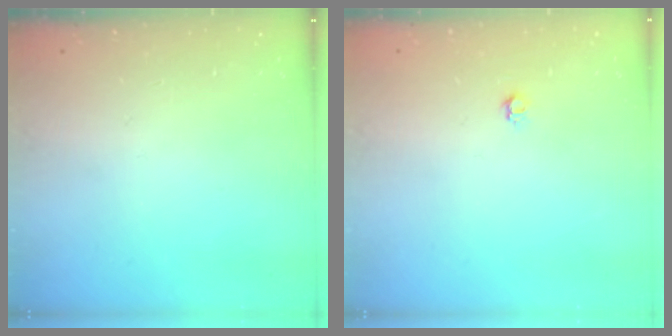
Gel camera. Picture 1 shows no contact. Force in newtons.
{"total": 4.0, "press": 4.0, "slide": 0.6}